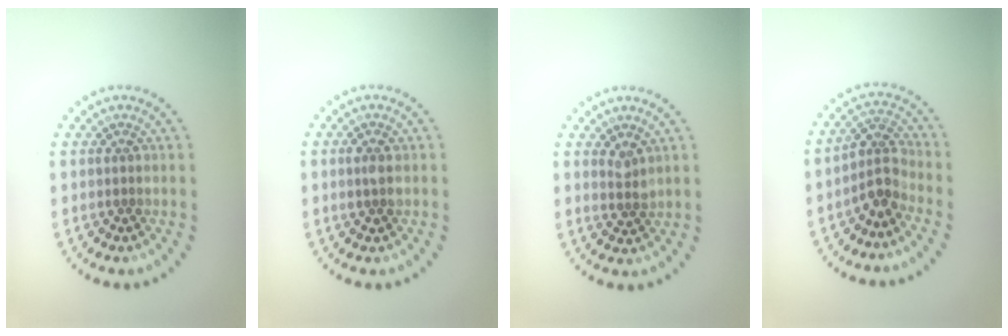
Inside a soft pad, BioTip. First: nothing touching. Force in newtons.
{"total": 1.4, "press": 1.4, "slide": 0.0}
{"total": 1.4, "press": 1.1, "slide": 0.8}
{"total": 2.8, "press": 2.2, "slide": 1.7}